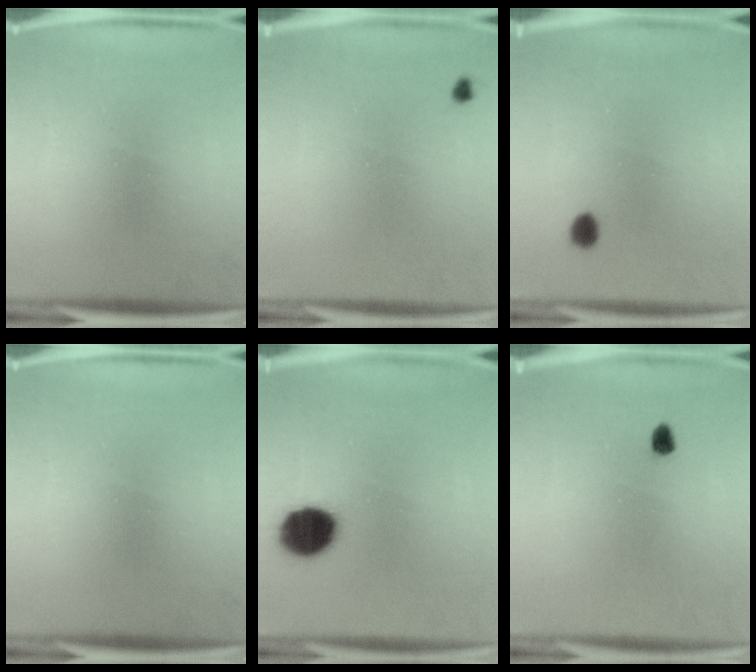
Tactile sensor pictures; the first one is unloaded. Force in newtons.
{"total": 0.7}
{"total": 2.1}
{"total": 0.0}
{"total": 12.0}
{"total": 1.5}